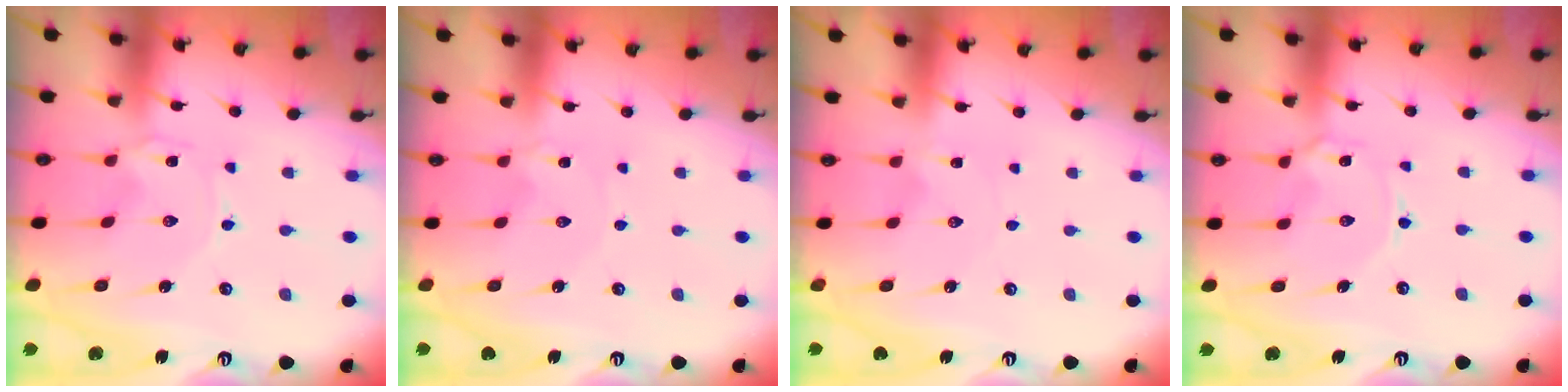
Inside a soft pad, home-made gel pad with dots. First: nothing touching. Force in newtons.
{"total": 0.0}
{"total": 0.9, "press": 0.9, "slide": 0.1}
{"total": 2.4, "press": 2.4, "slide": 0.3}